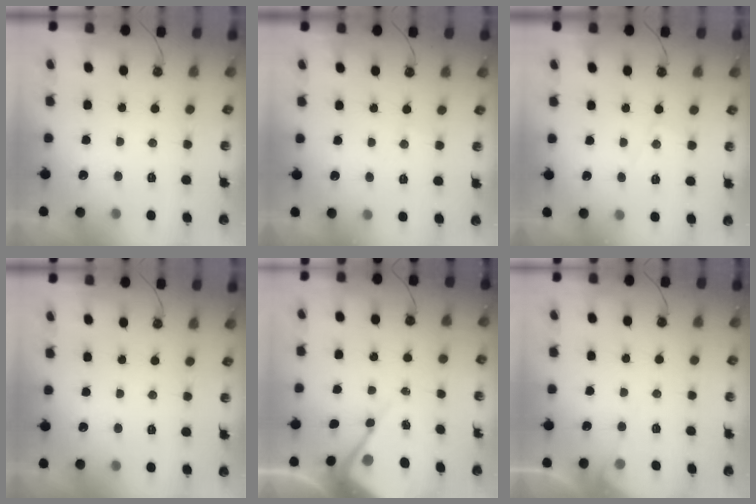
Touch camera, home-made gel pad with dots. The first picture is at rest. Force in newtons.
{"total": 4.0, "press": 3.9, "slide": 0.6}
{"total": 5.2, "press": 5.1, "slide": 0.7}
{"total": 0.0}
{"total": 7.5, "press": 7.5, "slide": 0.5}
{"total": 4.3, "press": 4.3, "slide": 0.7}